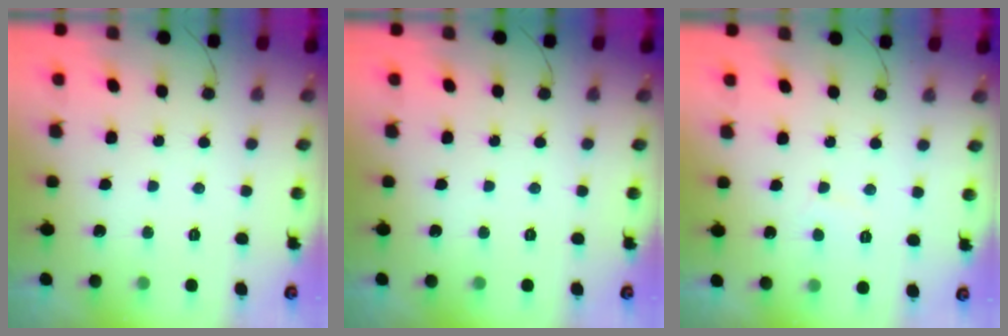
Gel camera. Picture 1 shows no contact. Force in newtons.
{"total": 0.0}
{"total": 2.6, "press": 2.6, "slide": 0.2}